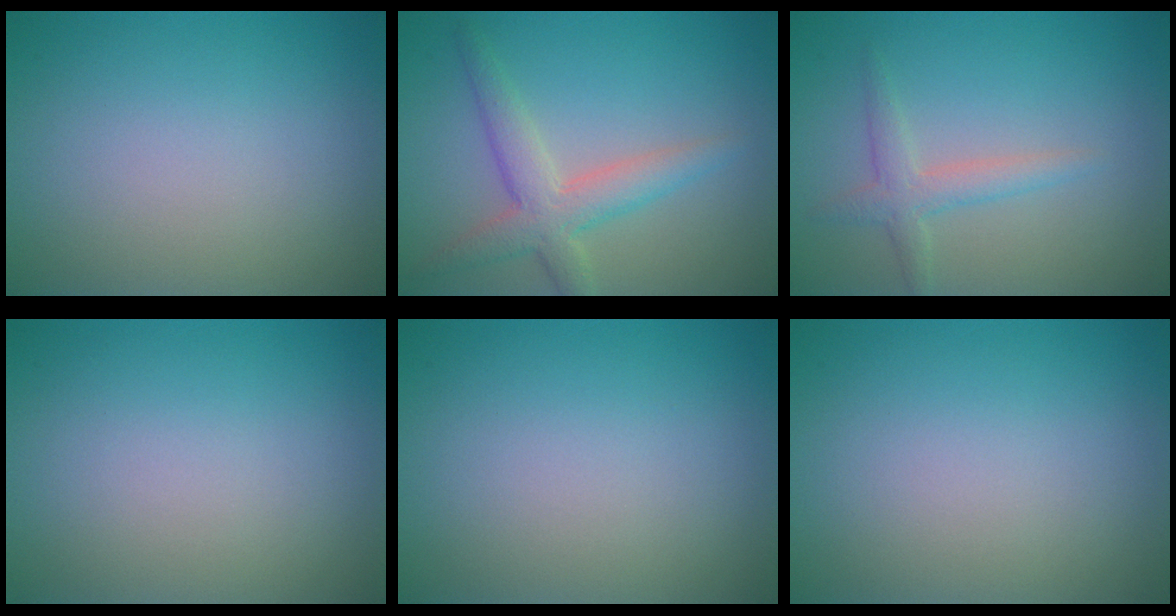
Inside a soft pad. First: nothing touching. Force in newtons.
{"total": 4.0, "press": 4.0, "slide": 0.2}
{"total": 2.2, "press": 2.2, "slide": 0.1}
{"total": 0.0}
{"total": 0.0}
{"total": 0.0}